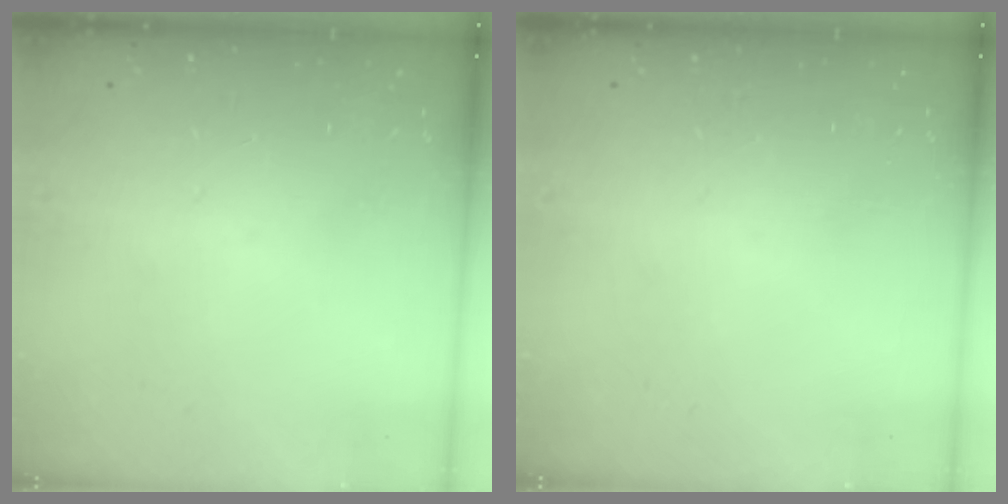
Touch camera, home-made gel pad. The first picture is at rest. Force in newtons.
{"total": 0.0}